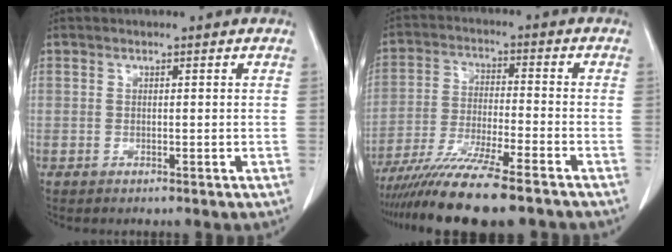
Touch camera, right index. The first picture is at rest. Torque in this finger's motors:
{"motor_torque": [1.07, -1.07, 1.04, 0.21]}